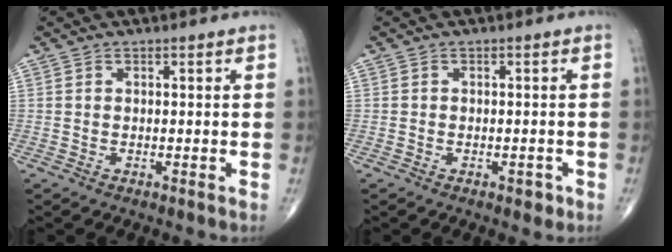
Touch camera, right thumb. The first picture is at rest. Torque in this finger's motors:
{"motor_torque": [0.22, 0.53, -0.17, -0.07, -0.01]}